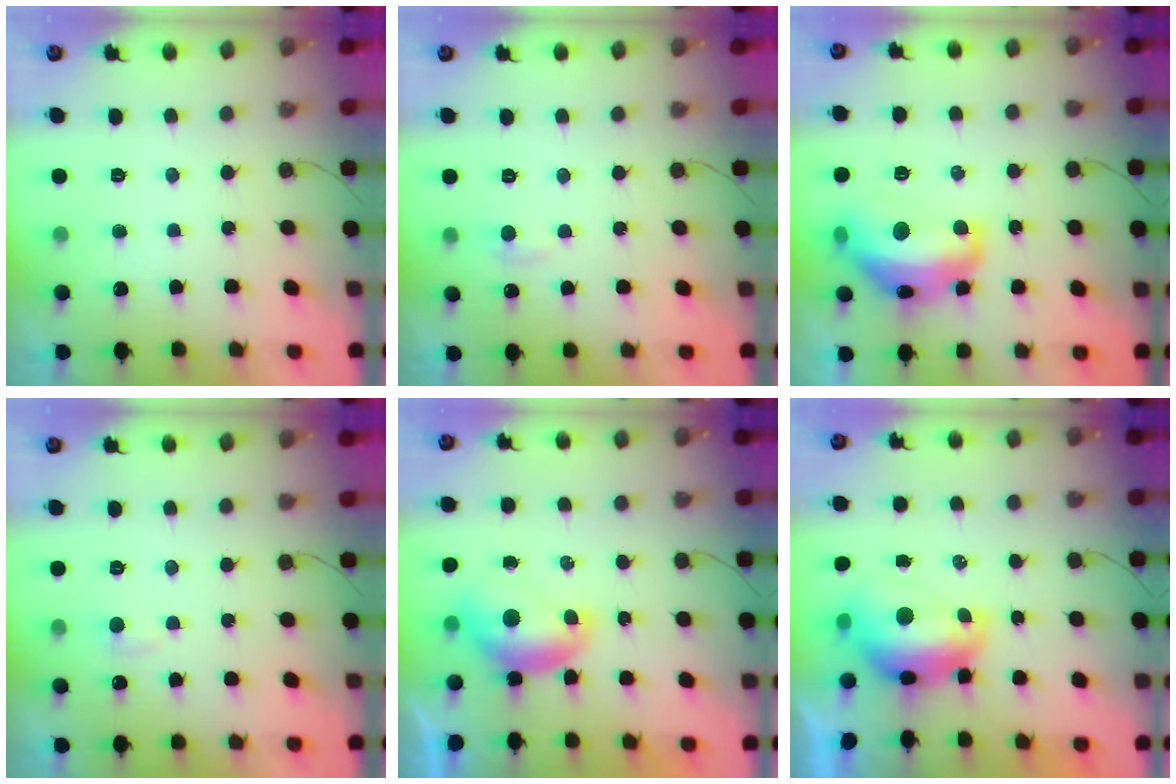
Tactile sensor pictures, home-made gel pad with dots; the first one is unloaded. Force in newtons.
{"total": 5.3, "press": 5.3, "slide": 0.7}
{"total": 16.2, "press": 16.2, "slide": 1.0}
{"total": 3.8, "press": 3.7, "slide": 0.4}
{"total": 7.3, "press": 7.3, "slide": 0.5}
{"total": 10.9, "press": 10.9, "slide": 0.9}